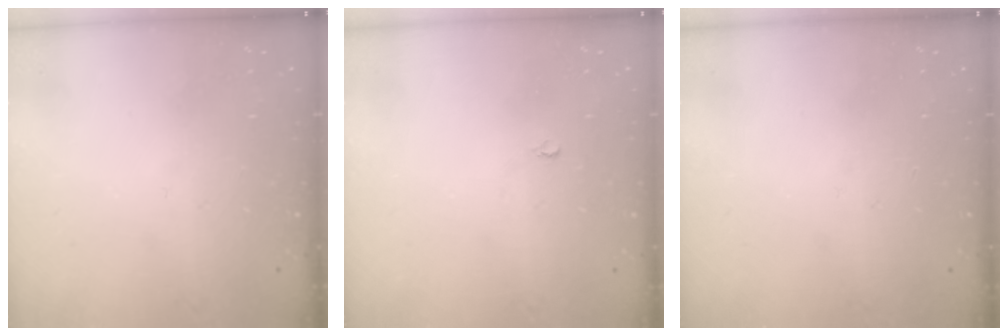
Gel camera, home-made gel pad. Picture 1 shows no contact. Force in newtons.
{"total": 2.0, "press": 2.0, "slide": 0.4}
{"total": 0.0}